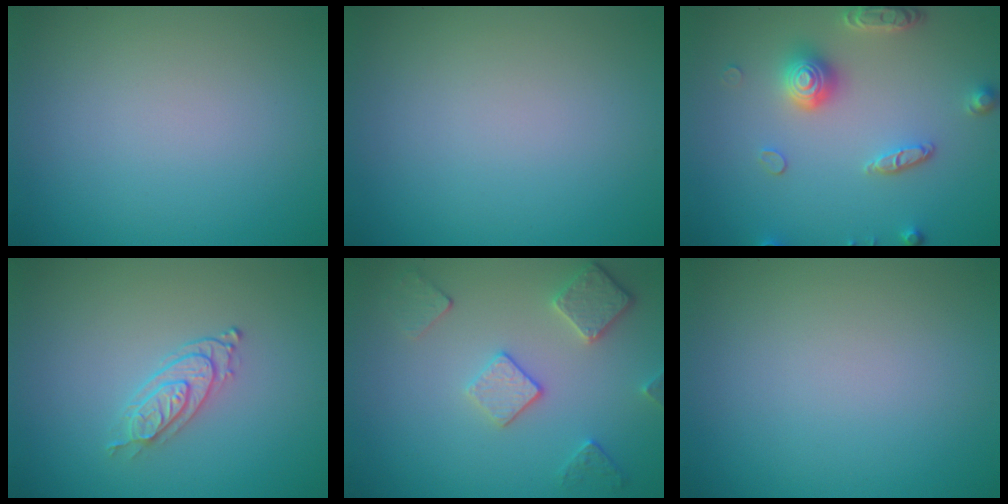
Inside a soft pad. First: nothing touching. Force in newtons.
{"total": 0.0}
{"total": 4.1, "press": 3.5, "slide": 2.0}
{"total": 2.5, "press": 2.1, "slide": 1.4}
{"total": 3.6, "press": 3.1, "slide": 1.8}
{"total": 0.0}